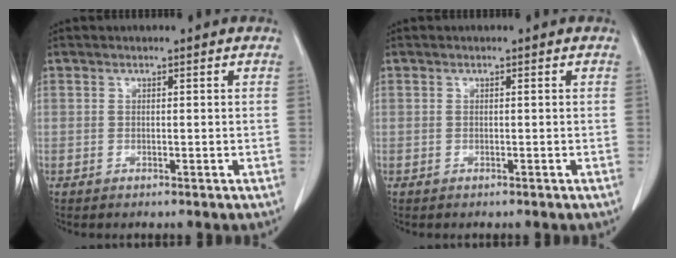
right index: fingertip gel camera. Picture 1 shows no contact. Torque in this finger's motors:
{"motor_torque": [-0.05, 0.05, -0.02, 0.00]}